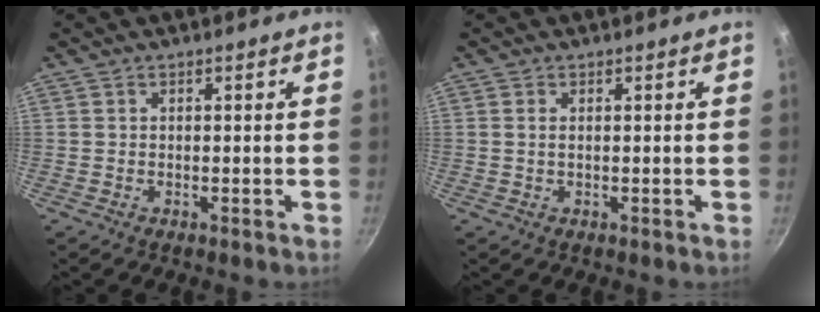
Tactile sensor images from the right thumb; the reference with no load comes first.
{"total": 1.0, "force": [0.1, 0.4, 0.9], "torque": [-0.018, 0.001, 0.001]}